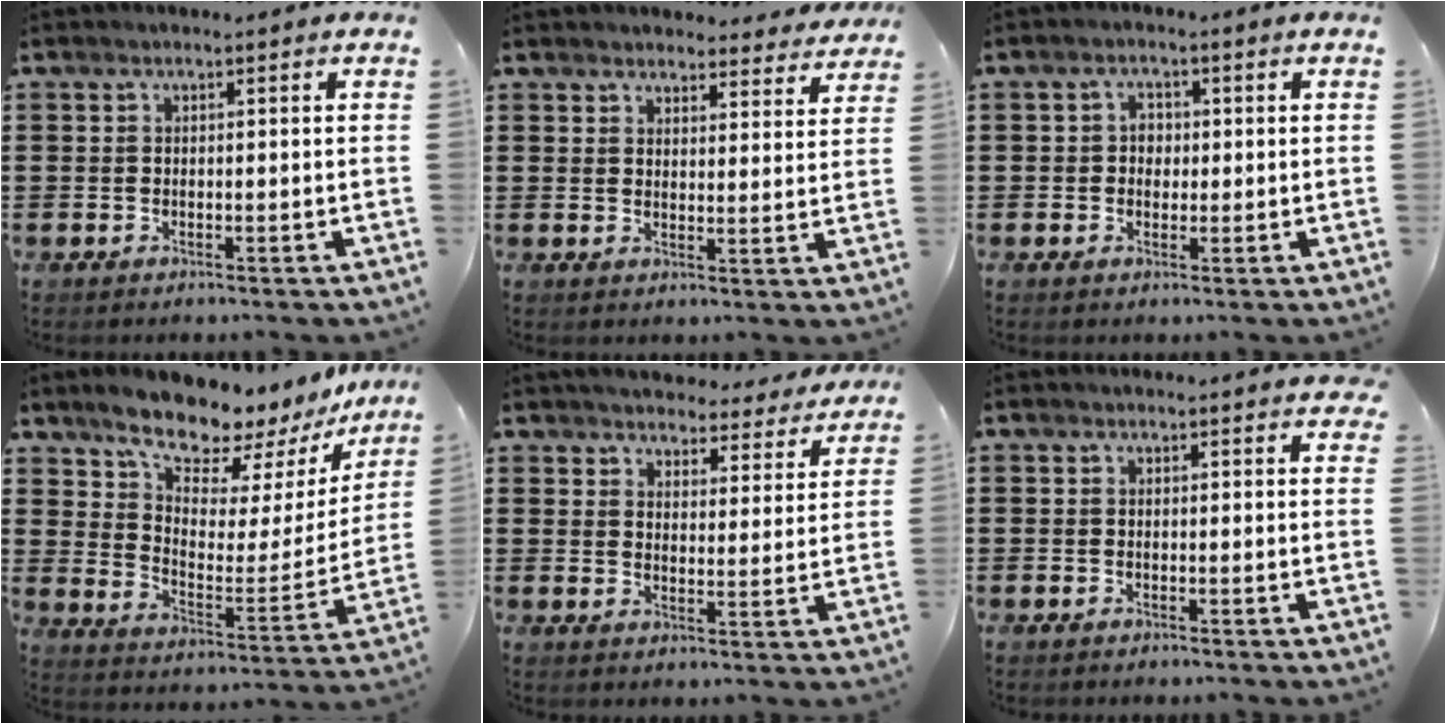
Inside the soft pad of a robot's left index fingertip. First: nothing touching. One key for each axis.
{"total": 4.1, "fx": 4.0, "fy": 0.7, "fz": 0.3, "tx": -0.011, "ty": -0.017, "tz": 0.073}
{"total": 2.2, "fx": 0.0, "fy": 1.8, "fz": 1.2, "tx": -0.022, "ty": 0.004, "tz": -0.004}
{"total": 9.7, "fx": 8.8, "fy": 2.6, "fz": 2.9, "tx": -0.073, "ty": -0.075, "tz": 0.150}
{"total": 4.4, "fx": 4.3, "fy": 0.6, "fz": 0.2, "tx": -0.021, "ty": -0.033, "tz": 0.071}
{"total": 1.1, "fx": 0.9, "fy": 0.2, "fz": 0.7, "tx": -0.007, "ty": -0.001, "tz": 0.014}